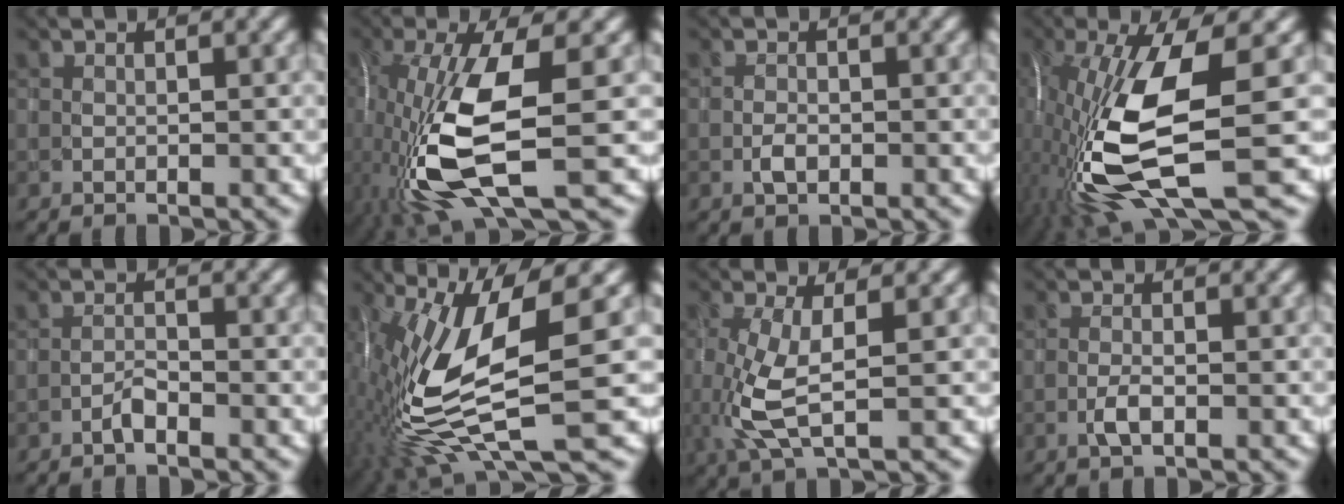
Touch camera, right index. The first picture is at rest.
{"total": 11.2, "force": [-3.0, 3.5, 10.2], "torque": [-0.231, -0.018, -0.055]}
{"total": 1.4, "force": [-0.4, 0.7, 1.1], "torque": [-0.021, 0.000, -0.010]}
{"total": 13.4, "force": [-2.4, 4.3, 12.5], "torque": [-0.273, -0.019, -0.037]}
{"total": 1.3, "force": [-1.0, 0.3, 0.8], "torque": [-0.015, 0.004, -0.021]}
{"total": 12.3, "force": [-0.4, 3.6, 11.8], "torque": [-0.258, -0.018, -0.001]}
{"total": 5.1, "force": [-0.2, 1.8, 4.7], "torque": [-0.123, -0.012, -0.003]}
{"total": 1.7, "force": [-0.7, 0.5, 1.5], "torque": [-0.033, 0.000, -0.017]}